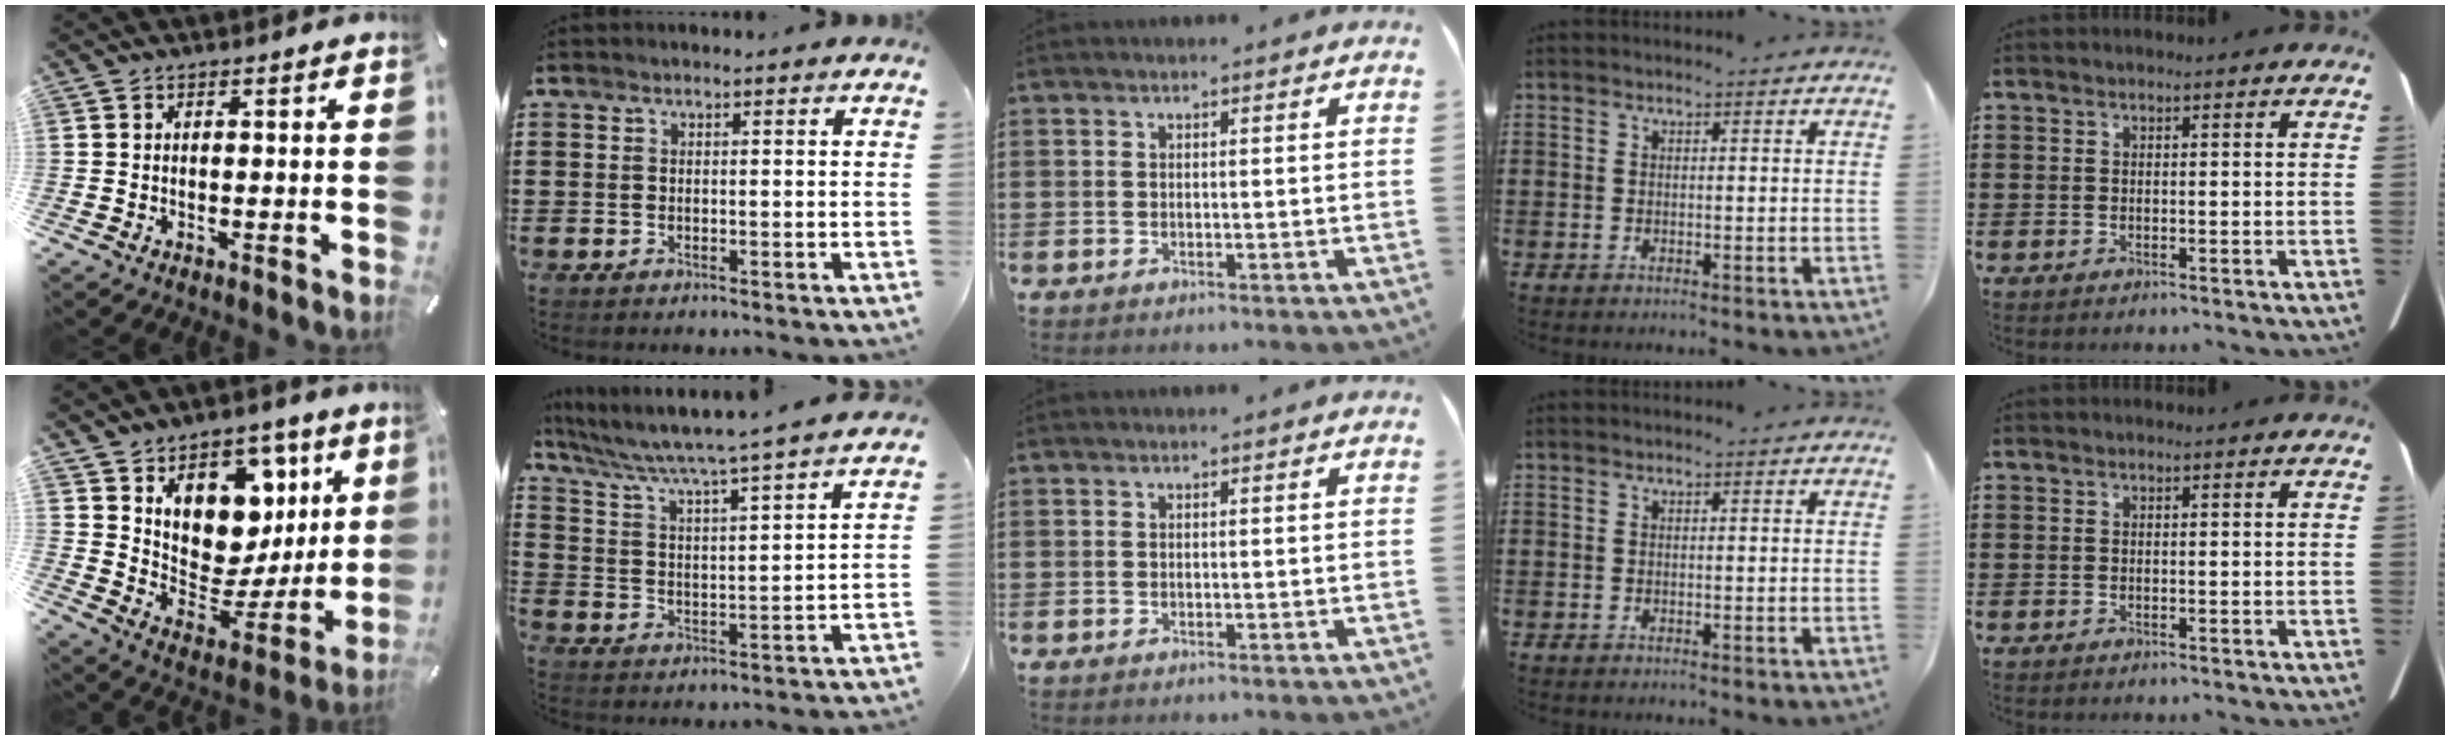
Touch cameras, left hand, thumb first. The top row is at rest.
{"thumb": {"total": 14.4, "force": [6.8, 11.0, 6.3], "torque": [-0.069, -0.075, 0.125]}, "index": {"total": 4.8, "force": [4.2, -0.9, 2.1], "torque": [-0.063, -0.039, 0.060]}}